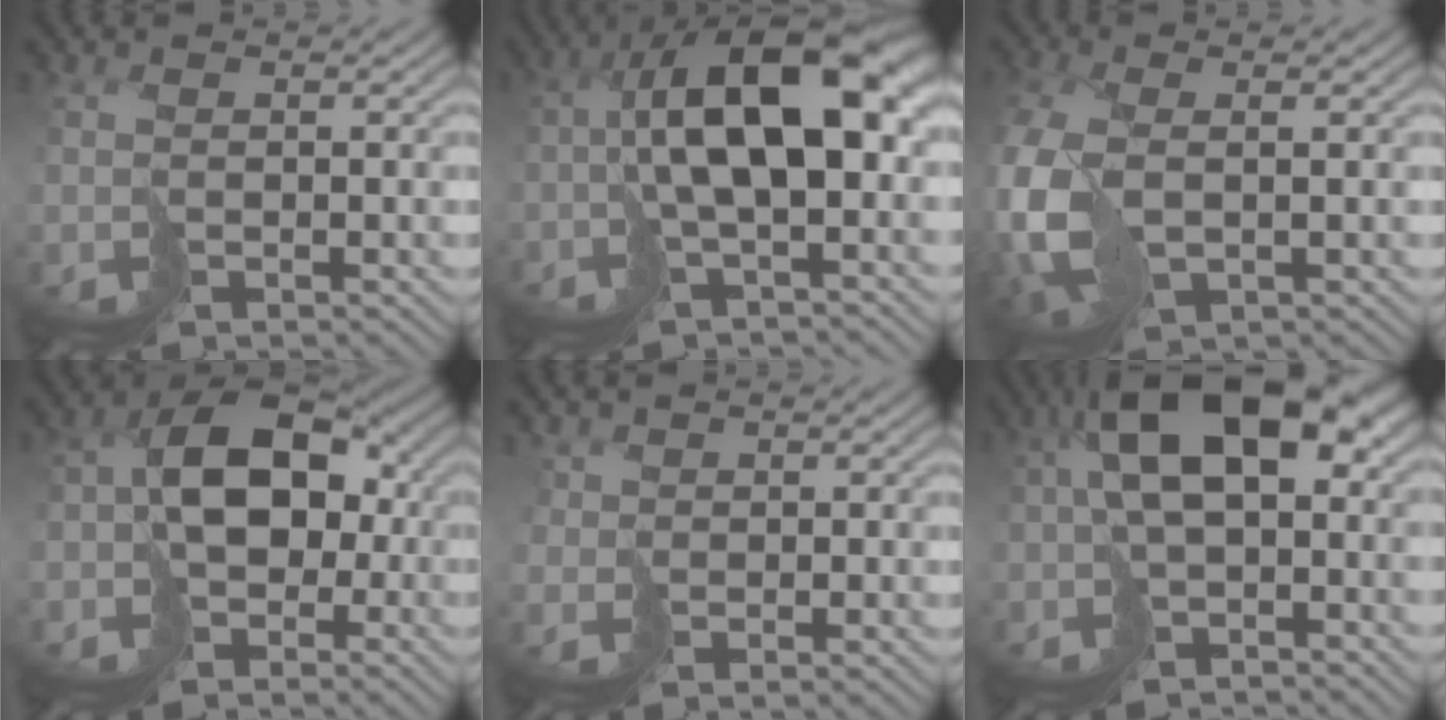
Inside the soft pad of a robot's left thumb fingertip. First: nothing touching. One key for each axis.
{"total": 13.5, "fx": -0.6, "fy": 5.5, "fz": 12.3, "tx": -0.220, "ty": 0.016, "tz": -0.009}
{"total": 10.9, "fx": -1.2, "fy": 6.7, "fz": 8.5, "tx": -0.254, "ty": -0.034, "tz": -0.007}
{"total": 10.1, "fx": -2.1, "fy": 6.9, "fz": 7.1, "tx": -0.130, "ty": -0.002, "tz": -0.046}
{"total": 1.5, "fx": 0.6, "fy": 1.3, "fz": -0.3, "tx": 0.001, "ty": -0.003, "tz": 0.012}
{"total": 12.3, "fx": 0.1, "fy": 6.2, "fz": 10.6, "tx": -0.186, "ty": 0.007, "tz": -0.002}